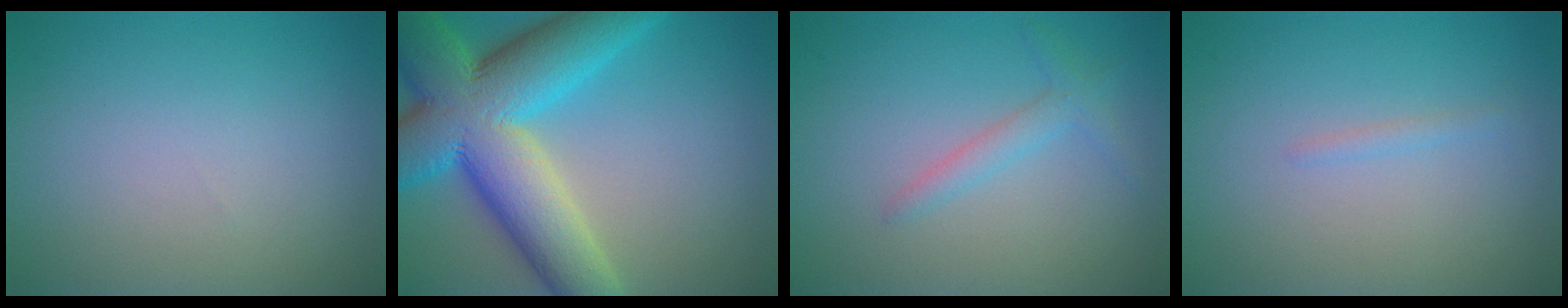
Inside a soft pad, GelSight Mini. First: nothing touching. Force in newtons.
{"total": 14.1, "press": 14.1, "slide": 0.4}
{"total": 1.7, "press": 1.7, "slide": 0.1}
{"total": 0.7, "press": 0.7, "slide": 0.1}